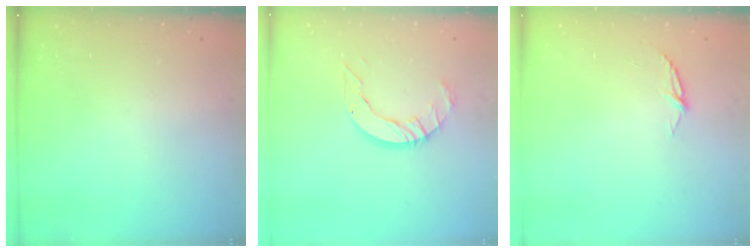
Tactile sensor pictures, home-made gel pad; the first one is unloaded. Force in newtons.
{"total": 8.1, "press": 8.0, "slide": 0.3}
{"total": 5.1, "press": 5.1, "slide": 0.5}